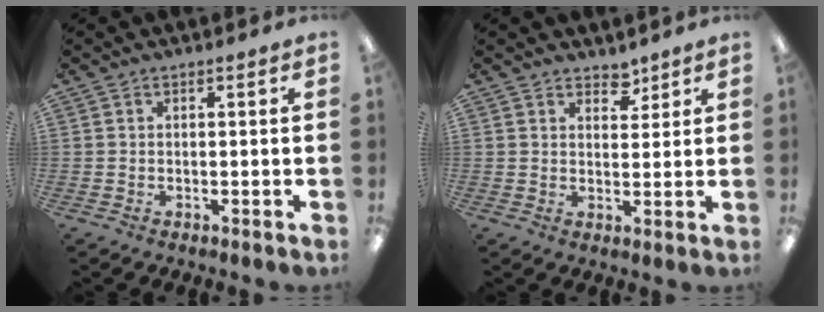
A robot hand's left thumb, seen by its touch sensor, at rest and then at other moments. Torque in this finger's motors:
{"motor_torque": [-0.15, 0.06, -0.30, -0.20, 0.03]}